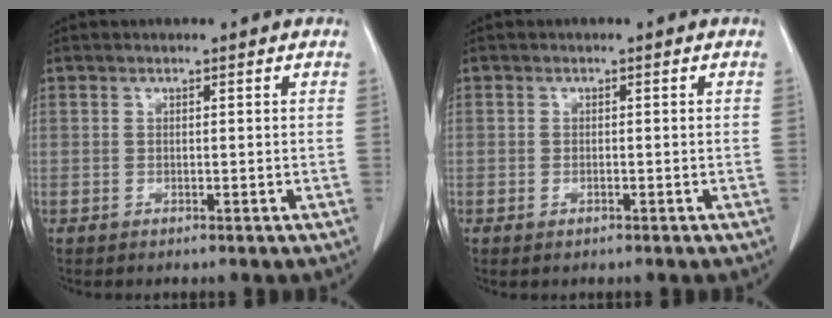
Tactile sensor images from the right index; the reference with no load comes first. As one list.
[{"total": 0.7, "force": [-0.4, 0.3, 0.5], "torque": [-0.011, -0.002, 0.000]}]